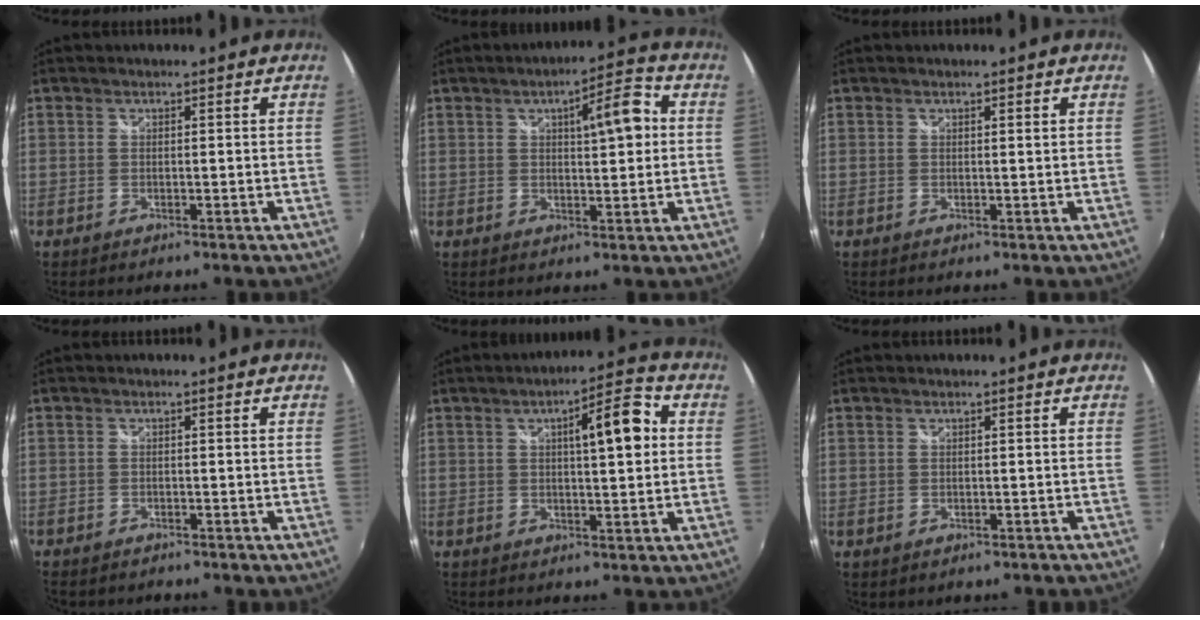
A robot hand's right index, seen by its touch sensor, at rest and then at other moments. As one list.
[{"total": 8.4, "force": [2.0, 2.4, 7.8], "torque": [-0.102, 0.023, 0.036]}, {"total": 0.8, "force": [0.5, 0.1, 0.6], "torque": [-0.009, 0.002, 0.007]}, {"total": 2.1, "force": [-1.9, 0.8, 0.3], "torque": [-0.011, -0.013, -0.030]}, {"total": 8.9, "force": [2.0, 2.2, 8.4], "torque": [-0.108, 0.025, 0.033]}, {"total": 1.1, "force": [-0.5, 0.9, 0.3], "torque": [-0.005, -0.004, -0.004]}]